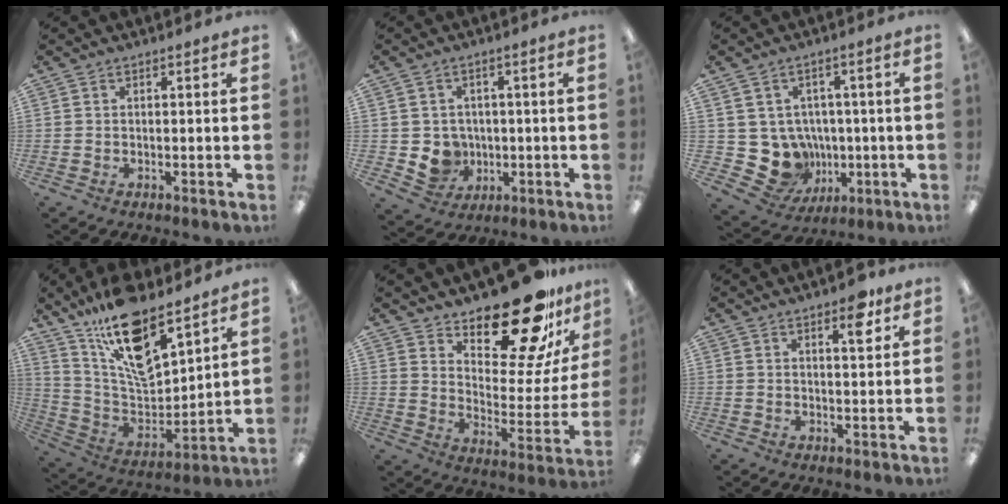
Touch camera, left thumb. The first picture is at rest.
{"total": 6.5, "force": [-0.1, 6.4, 1.3], "torque": [-0.029, 0.002, 0.010]}
{"total": 9.5, "force": [-0.1, 9.1, 2.5], "torque": [-0.074, -0.020, 0.013]}
{"total": 18.3, "force": [13.2, 7.0, 10.6], "torque": [-0.182, -0.086, 0.233]}
{"total": 22.3, "force": [18.1, 7.1, 10.9], "torque": [-0.142, -0.142, 0.299]}
{"total": 5.6, "force": [3.6, 1.8, 3.9], "torque": [-0.038, -0.018, 0.054]}